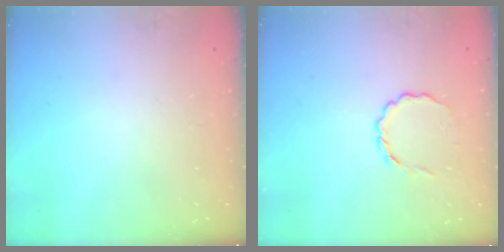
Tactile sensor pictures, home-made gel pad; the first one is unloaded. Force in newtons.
{"total": 3.7, "press": 3.5, "slide": 1.4}